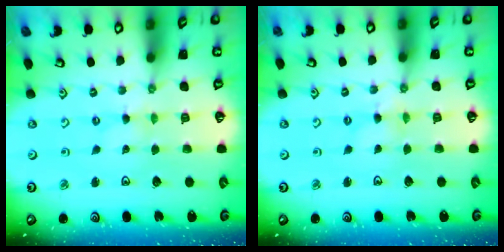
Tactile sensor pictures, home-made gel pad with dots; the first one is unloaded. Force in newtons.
{"total": 1.3, "press": 1.3, "slide": 0.2}